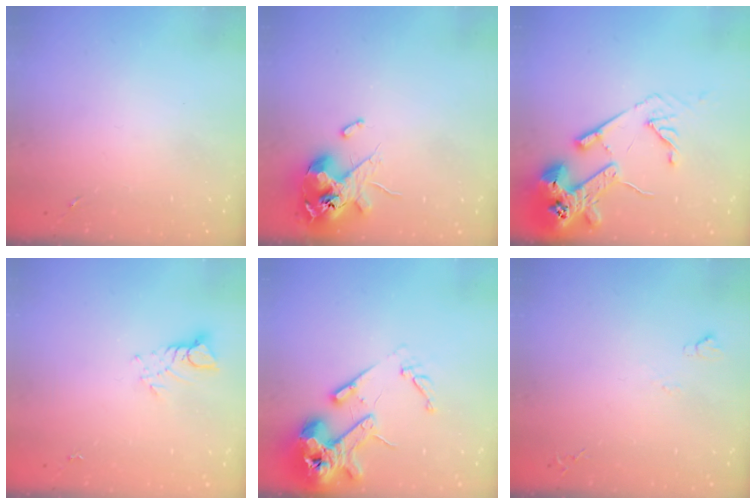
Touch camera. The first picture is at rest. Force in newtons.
{"total": 12.7, "press": 12.5, "slide": 2.2}
{"total": 16.6, "press": 16.5, "slide": 2.0}
{"total": 5.1, "press": 5.0, "slide": 0.3}
{"total": 16.3, "press": 16.2, "slide": 2.3}
{"total": 4.0, "press": 4.0, "slide": 0.6}